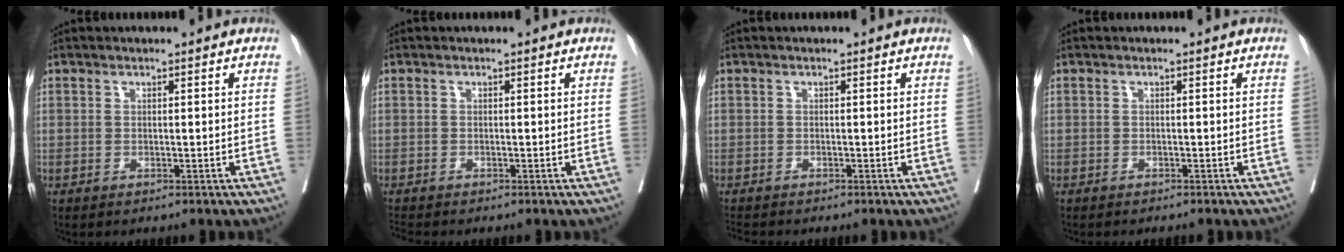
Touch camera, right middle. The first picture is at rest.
{"total": 1.2, "force": [-1.1, -0.4, 0.0], "torque": [-0.012, -0.011, -0.024]}
{"total": 1.7, "force": [-1.7, -0.2, 0.2], "torque": [-0.014, -0.010, -0.031]}
{"total": 2.6, "force": [-2.4, 0.4, 1.0], "torque": [-0.022, -0.007, -0.029]}